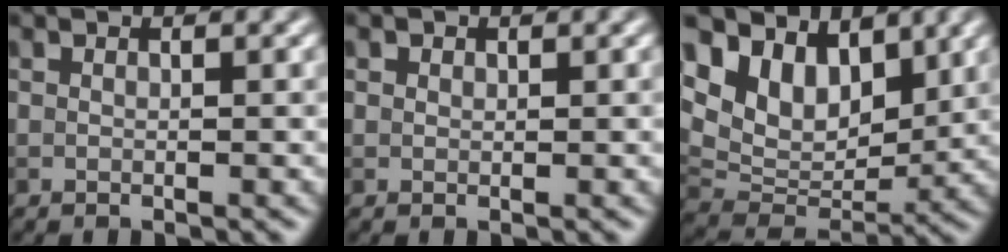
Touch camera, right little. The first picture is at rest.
{"total": 0.6, "force": [0.4, 0.4, 0.2], "torque": [-0.002, -0.001, 0.003]}
{"total": 9.0, "force": [5.3, 5.5, 4.7], "torque": [-0.087, 0.004, 0.090]}